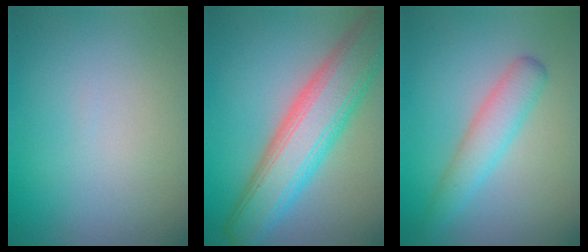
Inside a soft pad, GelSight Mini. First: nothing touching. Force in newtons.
{"total": 8.8, "press": 8.8, "slide": 0.5}
{"total": 3.2, "press": 3.2, "slide": 0.1}